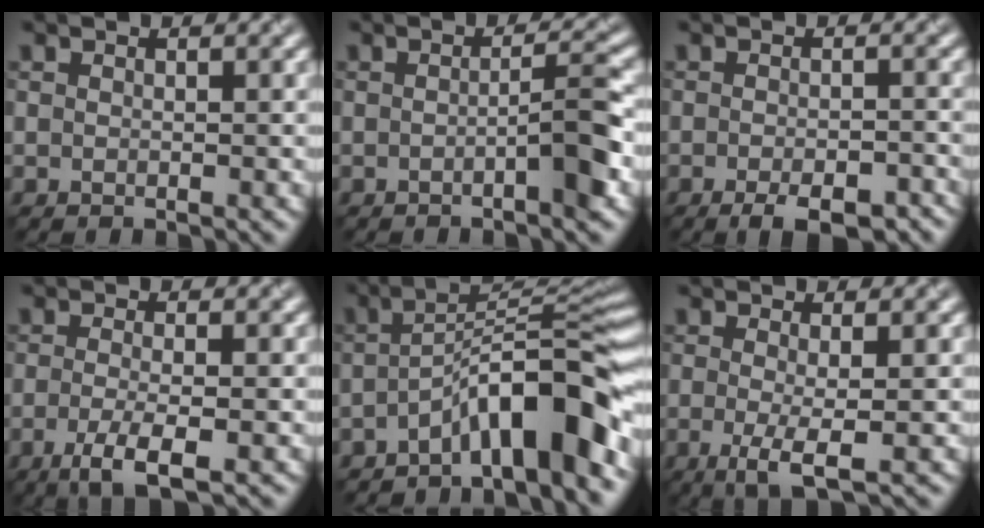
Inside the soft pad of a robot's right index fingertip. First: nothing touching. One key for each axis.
{"total": 3.6, "fx": -1.2, "fy": 0.5, "fz": 3.4, "tx": -0.039, "ty": 0.012, "tz": -0.018}
{"total": 4.5, "fx": -3.2, "fy": 0.9, "fz": 3.1, "tx": -0.045, "ty": 0.004, "tz": -0.035}
{"total": 3.7, "fx": -2.1, "fy": 0.7, "fz": 3.0, "tx": -0.060, "ty": 0.001, "tz": -0.033}
{"total": 9.4, "fx": -5.3, "fy": 1.7, "fz": 7.6, "tx": -0.105, "ty": 0.028, "tz": -0.087}
{"total": 2.9, "fx": -1.1, "fy": 0.3, "fz": 2.7, "tx": -0.056, "ty": -0.004, "tz": -0.010}